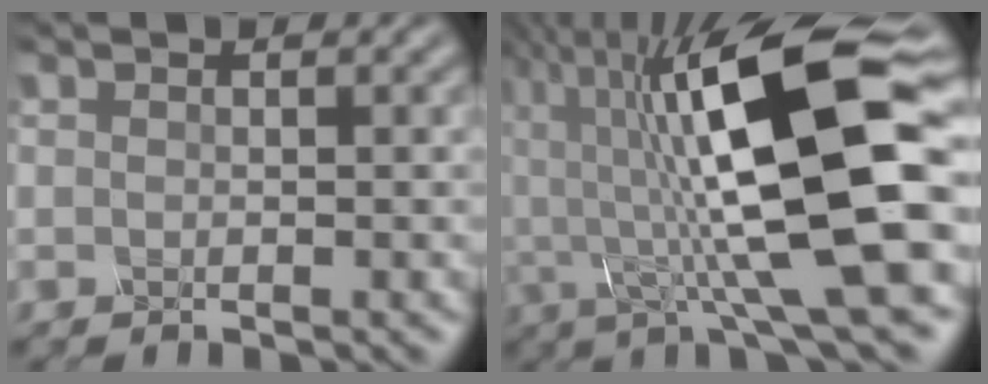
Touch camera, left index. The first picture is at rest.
{"total": 14.7, "force": [0.9, 3.8, 14.1], "torque": [-0.240, 0.016, 0.011]}